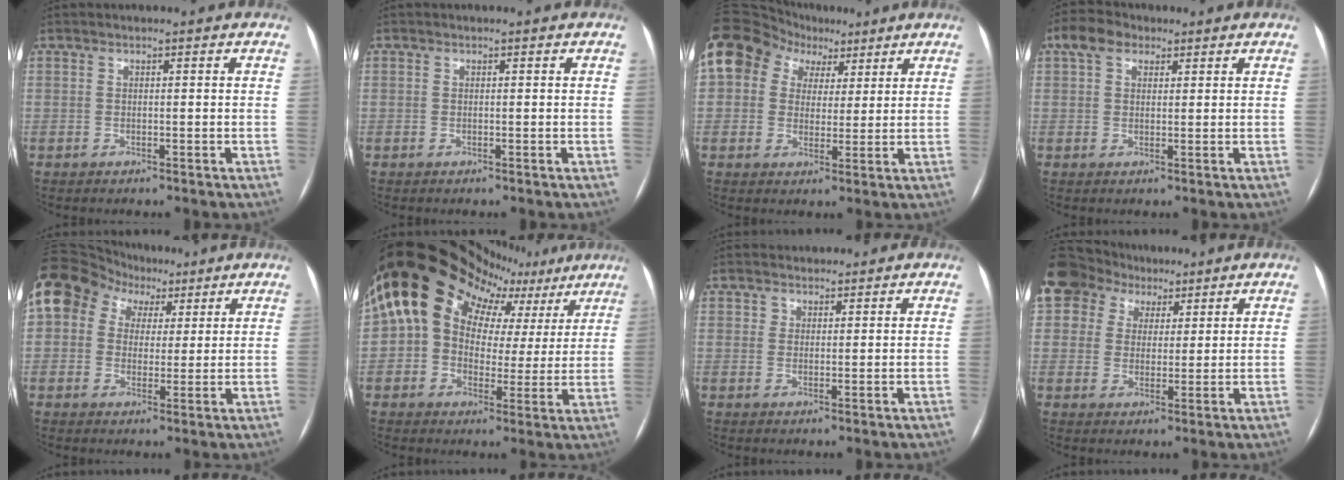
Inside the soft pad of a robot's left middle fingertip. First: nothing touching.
{"total": 0.0}
{"total": 18.9, "force": [8.8, 14.7, 8.1], "torque": [-0.213, 0.097, 0.165]}
{"total": 4.6, "force": [2.5, 3.0, 2.4], "torque": [-0.052, 0.028, 0.048]}
{"total": 19.0, "force": [8.8, 14.7, 8.3], "torque": [-0.221, 0.099, 0.165]}
{"total": 20.5, "force": [11.4, 13.7, 10.1], "torque": [-0.170, 0.085, 0.154]}
{"total": 3.0, "force": [2.6, 1.4, 0.0], "torque": [0.011, 0.016, 0.040]}
{"total": 16.1, "force": [9.1, 12.0, 5.6], "torque": [-0.167, 0.075, 0.172]}